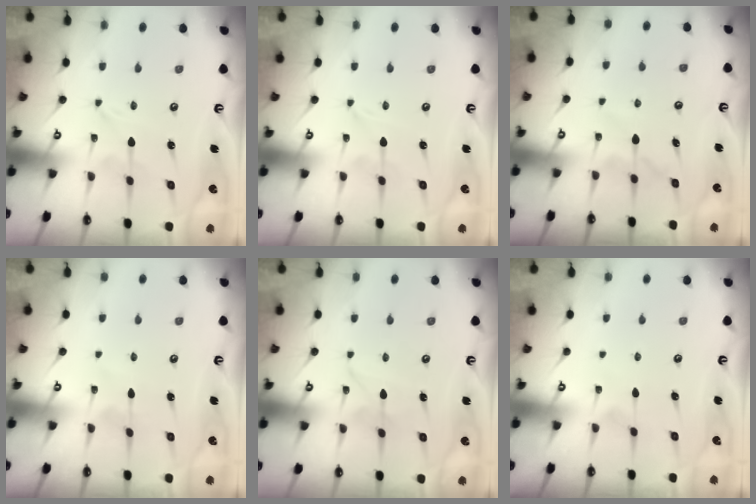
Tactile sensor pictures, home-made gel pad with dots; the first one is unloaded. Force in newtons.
{"total": 0.0}
{"total": 6.0, "press": 6.0, "slide": 0.5}
{"total": 2.6, "press": 2.6, "slide": 0.3}
{"total": 2.7, "press": 2.7, "slide": 0.3}
{"total": 2.4, "press": 2.4, "slide": 0.2}